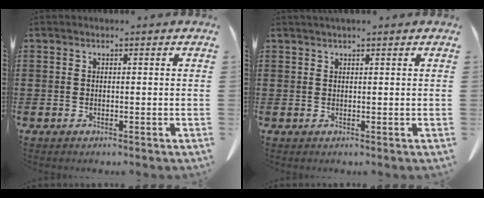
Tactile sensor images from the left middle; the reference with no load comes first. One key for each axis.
{"total": 0.9, "fx": 0.8, "fy": -0.1, "fz": 0.4, "tx": -0.009, "ty": -0.002, "tz": 0.016}